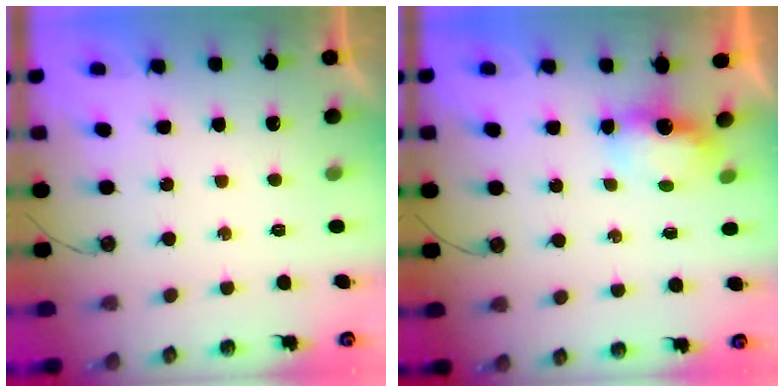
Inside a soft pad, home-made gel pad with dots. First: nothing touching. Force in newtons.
{"total": 5.2, "press": 5.2, "slide": 0.6}